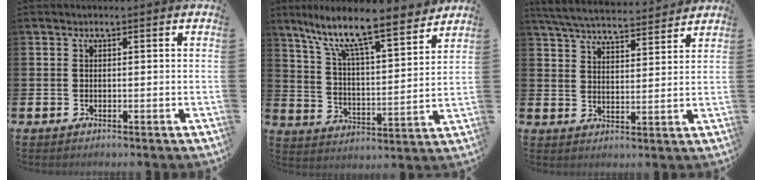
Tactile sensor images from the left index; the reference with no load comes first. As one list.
[{"total": 10.6, "force": [9.3, 1.4, 5.0], "torque": [-0.117, -0.069, 0.151]}, {"total": 5.8, "force": [5.6, 0.8, 1.2], "torque": [-0.045, -0.035, 0.098]}]